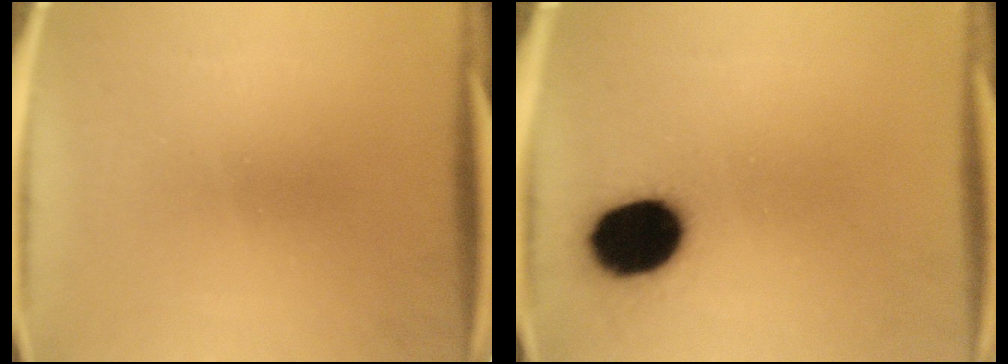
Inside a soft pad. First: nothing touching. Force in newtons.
{"total": 14.1}